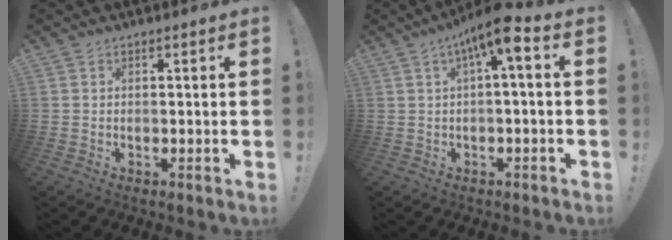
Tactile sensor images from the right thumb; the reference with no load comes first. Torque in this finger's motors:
{"motor_torque": [0.43, 0.48, 0.94, 0.13, 0.35]}